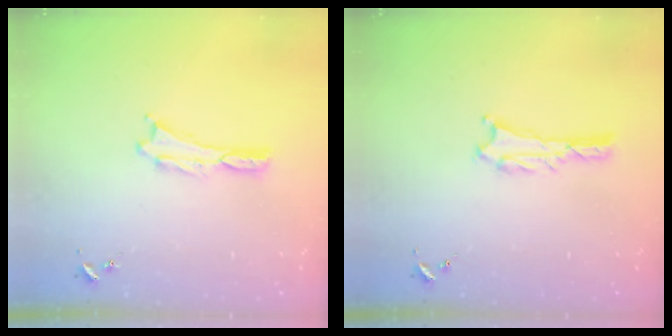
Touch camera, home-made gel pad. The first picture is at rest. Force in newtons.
{"total": 1.3, "press": 1.3, "slide": 0.3}